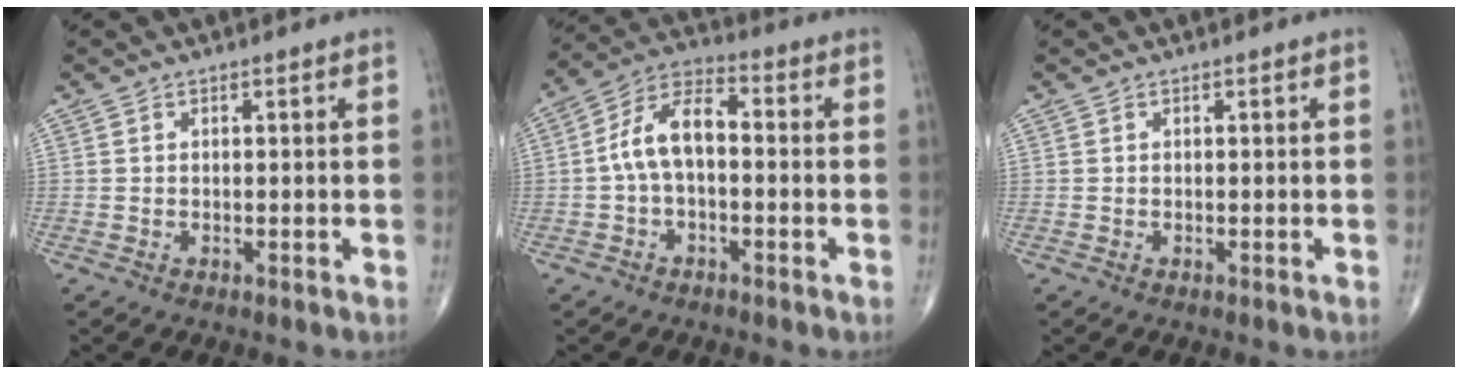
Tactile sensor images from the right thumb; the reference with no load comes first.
{"total": 9.5, "force": [-0.6, 5.2, 7.9], "torque": [-0.143, 0.037, -0.022]}
{"total": 0.0}